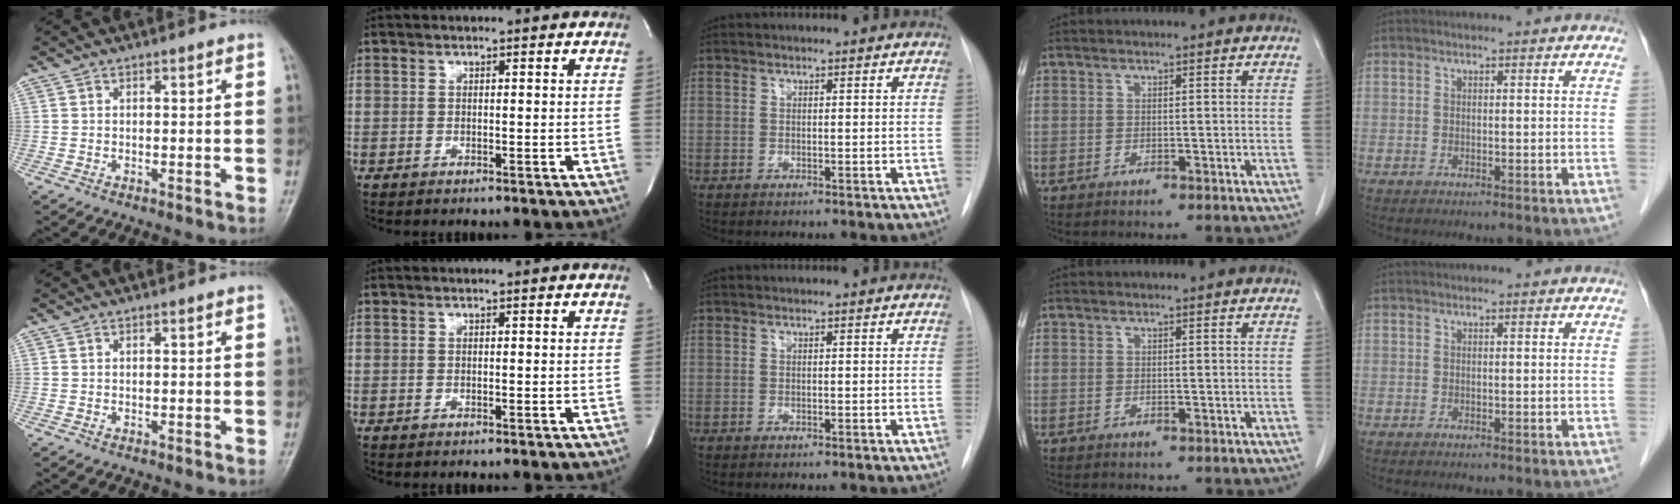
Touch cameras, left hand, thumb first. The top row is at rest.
{}